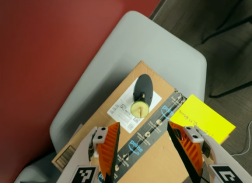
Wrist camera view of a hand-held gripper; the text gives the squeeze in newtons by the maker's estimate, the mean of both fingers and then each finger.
{"total": 0.0}